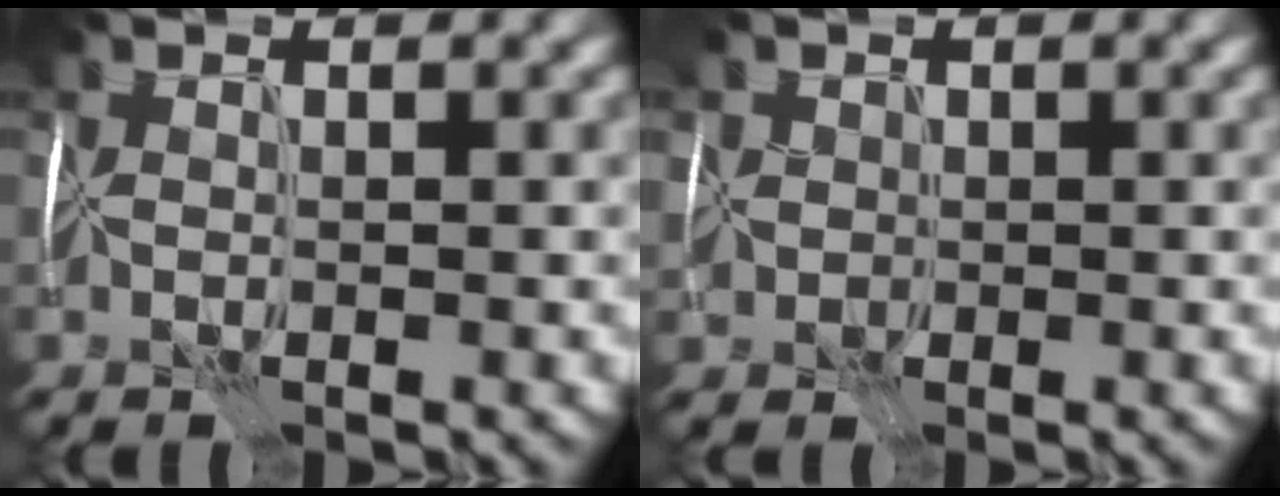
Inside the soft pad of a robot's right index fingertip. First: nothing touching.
{"total": 2.1, "force": [0.1, 2.0, 0.3], "torque": [-0.009, 0.010, 0.001]}